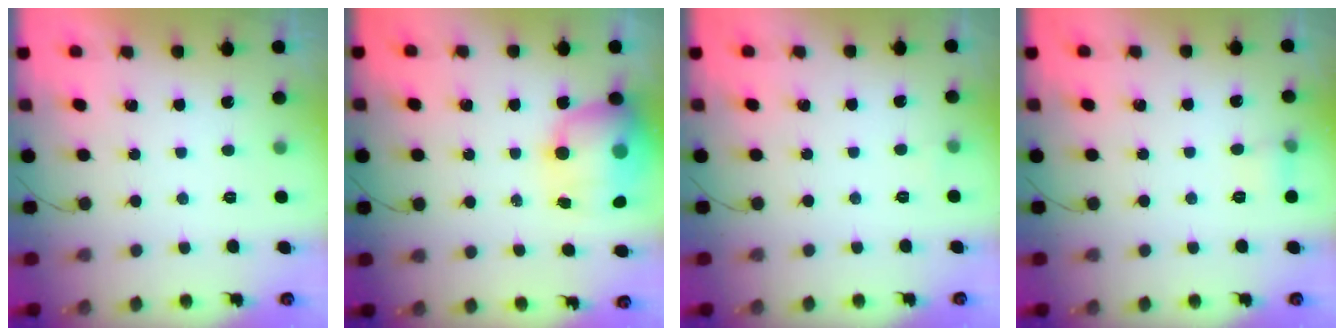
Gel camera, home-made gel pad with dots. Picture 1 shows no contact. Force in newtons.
{"total": 14.7, "press": 14.2, "slide": 3.5}
{"total": 2.4, "press": 2.2, "slide": 0.9}
{"total": 5.2, "press": 5.0, "slide": 1.2}